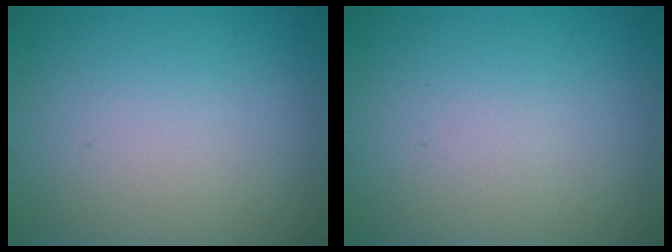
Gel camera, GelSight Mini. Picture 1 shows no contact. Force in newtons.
{"total": 0.0}